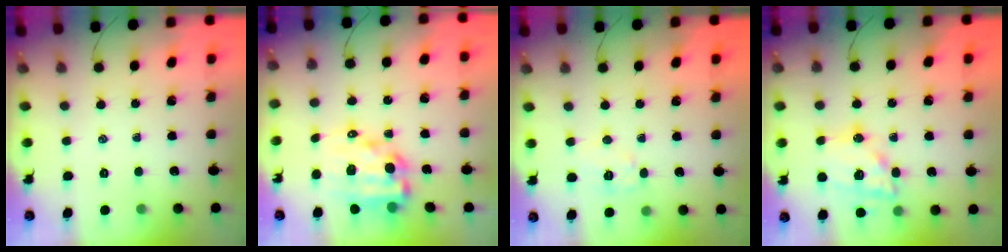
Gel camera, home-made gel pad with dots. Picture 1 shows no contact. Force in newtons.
{"total": 12.6, "press": 12.2, "slide": 3.3}
{"total": 6.5, "press": 6.4, "slide": 0.6}
{"total": 16.3, "press": 16.0, "slide": 3.3}